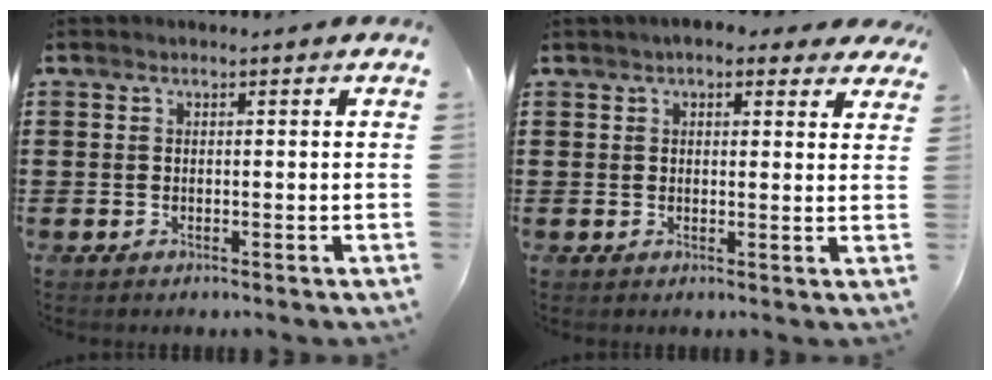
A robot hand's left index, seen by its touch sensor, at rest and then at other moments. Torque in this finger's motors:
{"motor_torque": [1.09, -1.05, 0.01, 0.07]}